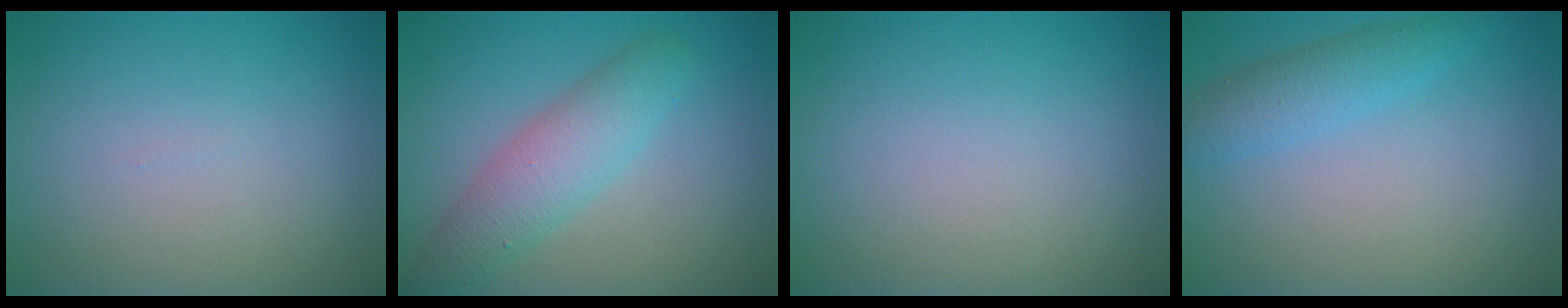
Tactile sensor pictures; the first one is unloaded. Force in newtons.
{"total": 4.3, "press": 4.3, "slide": 0.2}
{"total": 0.0}
{"total": 2.7, "press": 2.7, "slide": 0.0}